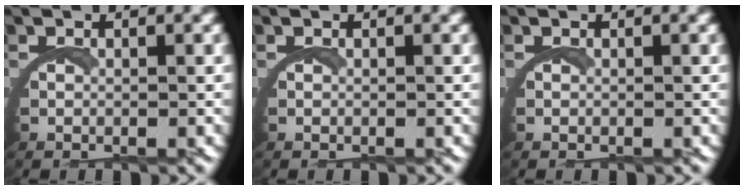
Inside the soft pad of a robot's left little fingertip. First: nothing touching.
{"total": 0.0}
{"total": 0.0}